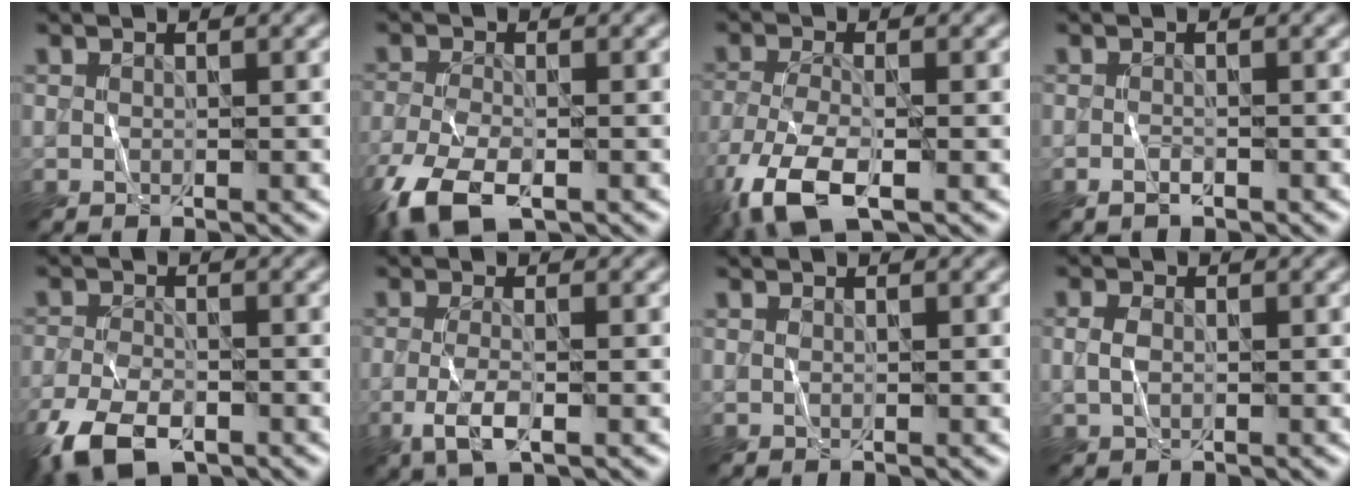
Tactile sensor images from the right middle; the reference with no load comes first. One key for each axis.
{"total": 6.4, "fx": -4.1, "fy": 2.6, "fz": 4.2, "tx": -0.091, "ty": -0.015, "tz": -0.085}
{"total": 7.0, "fx": -3.9, "fy": 2.6, "fz": 5.2, "tx": -0.117, "ty": -0.013, "tz": -0.083}
{"total": 1.2, "fx": -0.8, "fy": 0.4, "fz": 0.7, "tx": -0.015, "ty": 0.000, "tz": -0.017}
{"total": 6.1, "fx": -4.1, "fy": 2.8, "fz": 3.6, "tx": -0.071, "ty": -0.010, "tz": -0.084}
{"total": 3.2, "fx": -1.1, "fy": 0.9, "fz": 2.9, "tx": -0.063, "ty": -0.005, "tz": -0.025}
{"total": 0.0}
{"total": 1.4, "fx": 0.2, "fy": 1.0, "fz": 1.0, "tx": -0.025, "ty": 0.002, "tz": 0.001}